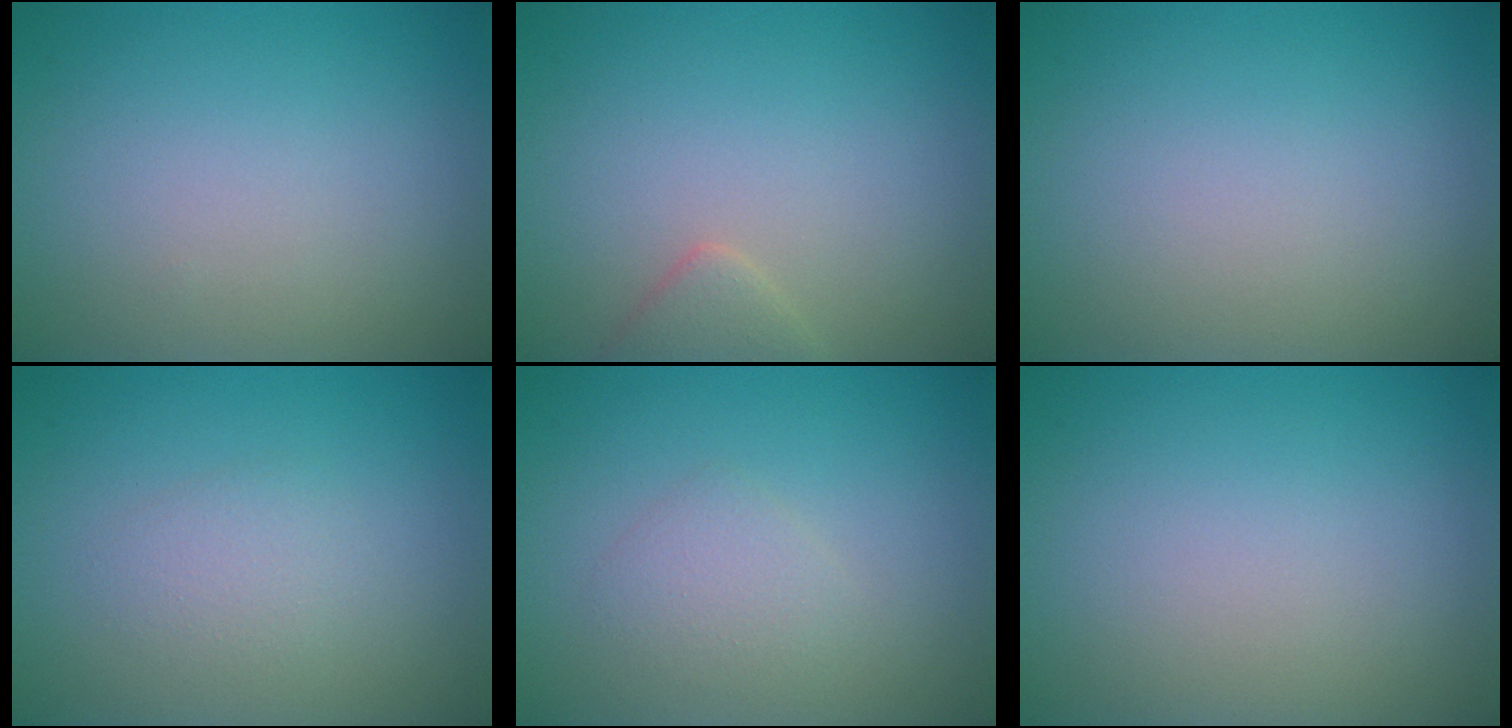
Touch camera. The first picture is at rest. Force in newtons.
{"total": 1.6, "press": 1.6, "slide": 0.1}
{"total": 0.0}
{"total": 1.6, "press": 1.6, "slide": 0.1}
{"total": 1.7, "press": 1.7, "slide": 0.1}
{"total": 0.0}